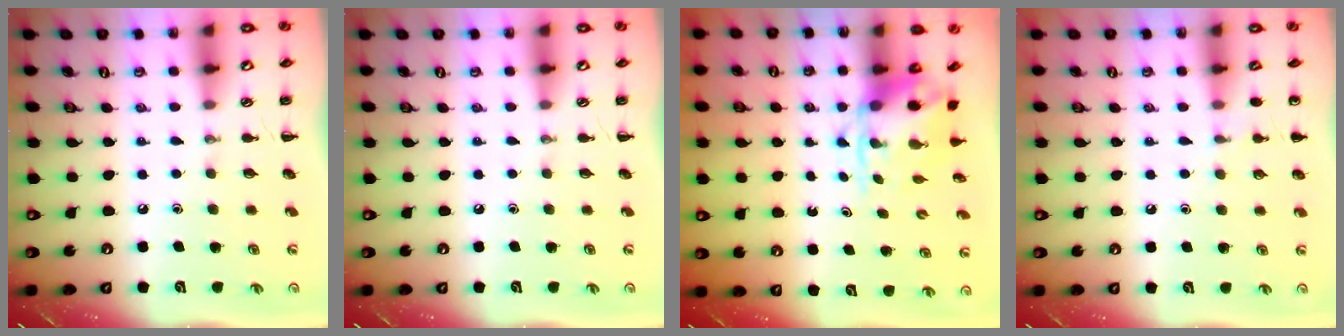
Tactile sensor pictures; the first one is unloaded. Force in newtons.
{"total": 0.0}
{"total": 4.0, "press": 3.9, "slide": 0.9}
{"total": 6.5, "press": 6.2, "slide": 1.9}